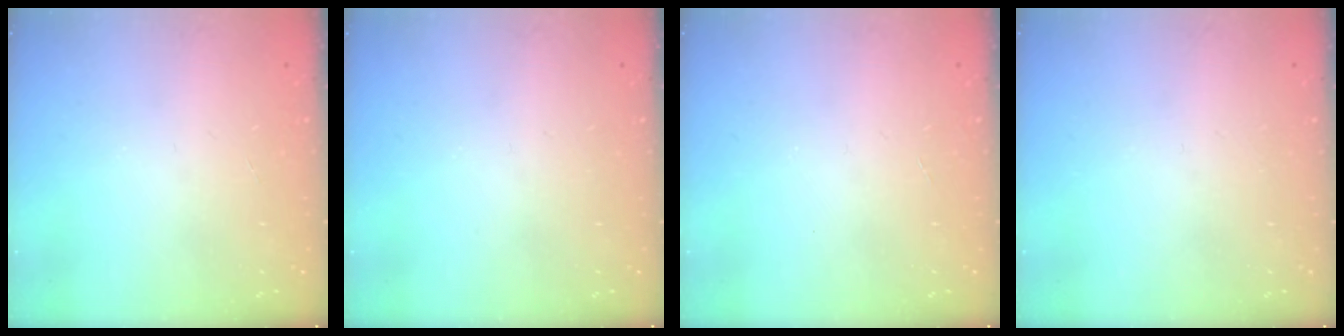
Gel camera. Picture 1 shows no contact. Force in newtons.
{"total": 0.0}
{"total": 0.0}
{"total": 0.0}